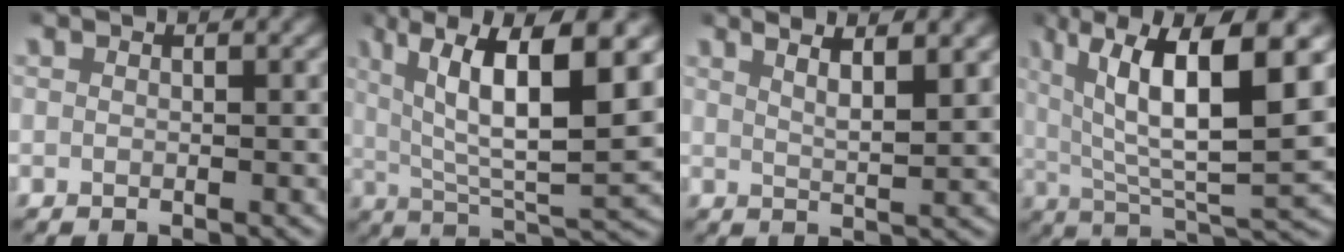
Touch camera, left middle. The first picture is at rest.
{"total": 11.5, "force": [3.9, 4.4, 9.9], "torque": [-0.158, 0.013, 0.063]}
{"total": 5.0, "force": [3.1, 1.7, 3.5], "torque": [-0.047, 0.005, 0.047]}
{"total": 12.7, "force": [3.9, 5.1, 10.9], "torque": [-0.170, 0.018, 0.062]}